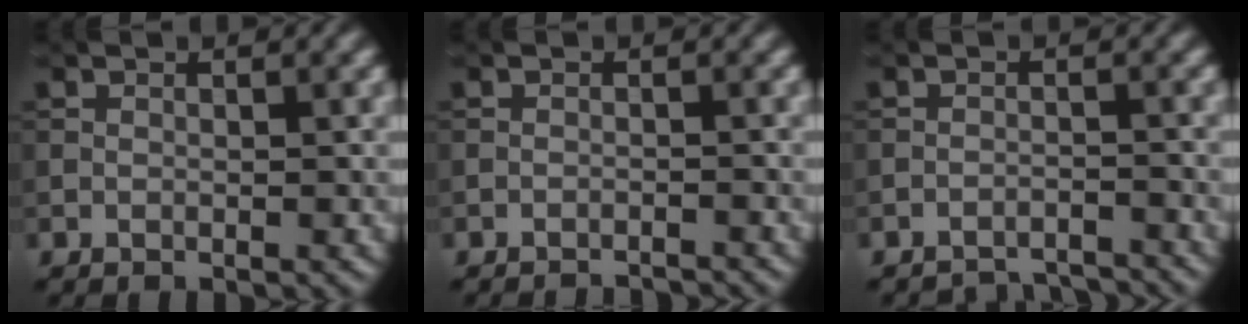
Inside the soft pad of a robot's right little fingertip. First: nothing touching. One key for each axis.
{"total": 3.0, "fx": -2.9, "fy": 0.3, "fz": 0.7, "tx": -0.006, "ty": 0.005, "tz": -0.039}
{"total": 4.5, "fx": -4.5, "fy": 0.6, "fz": 0.5, "tx": -0.008, "ty": -0.002, "tz": -0.064}